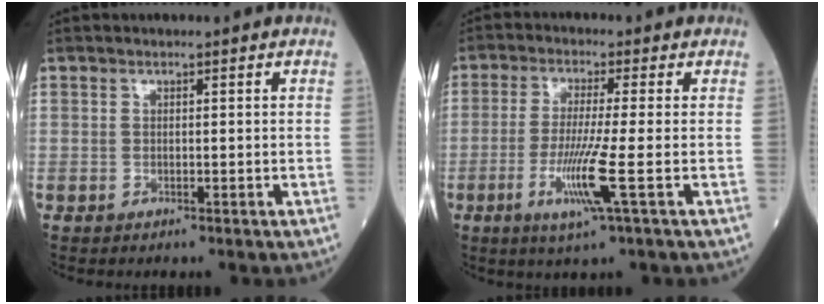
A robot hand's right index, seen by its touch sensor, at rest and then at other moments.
{"total": 7.7, "force": [-2.4, -1.0, 7.2], "torque": [-0.146, -0.023, -0.050]}